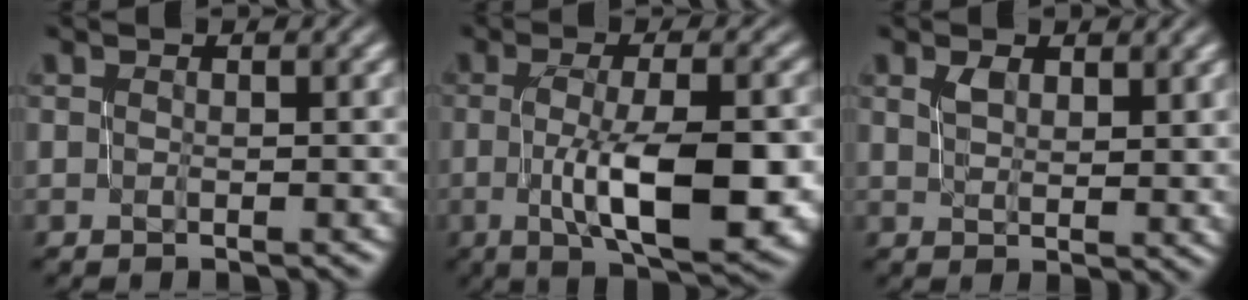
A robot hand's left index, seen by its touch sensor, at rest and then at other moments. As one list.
[{"total": 10.0, "force": [-1.9, 3.3, 9.2], "torque": [-0.148, -0.007, -0.025]}, {"total": 2.5, "force": [1.4, 1.0, 1.8], "torque": [-0.029, 0.001, 0.028]}]